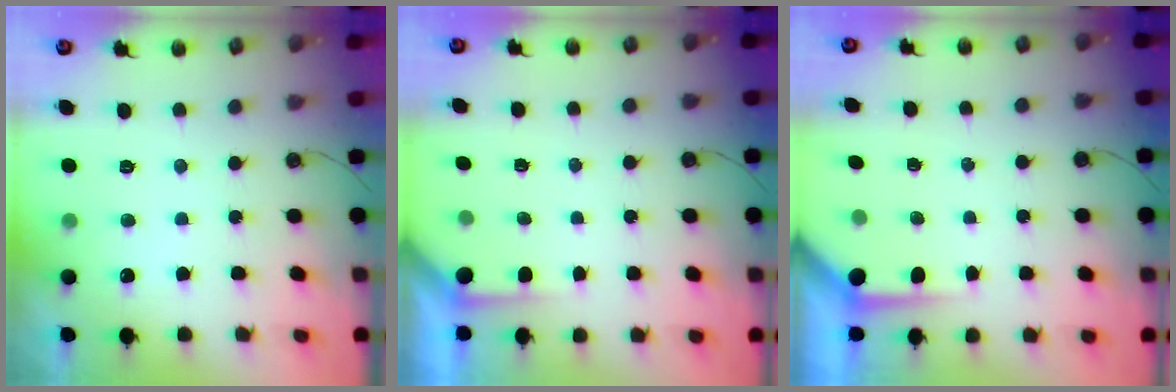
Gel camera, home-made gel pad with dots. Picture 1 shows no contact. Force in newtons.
{"total": 1.7, "press": 1.7, "slide": 0.2}
{"total": 3.7, "press": 3.7, "slide": 0.4}